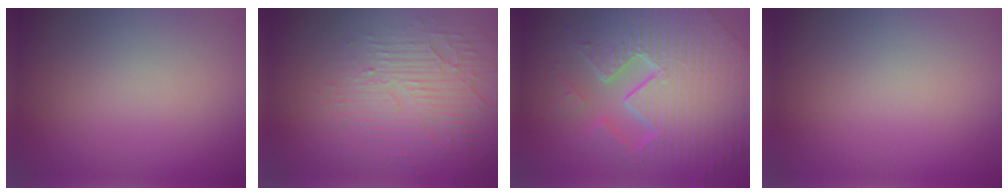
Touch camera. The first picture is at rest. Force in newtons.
{"total": 5.6, "press": 3.3, "slide": 4.5}
{"total": 10.8, "press": 6.9, "slide": 8.3}
{"total": 0.0}